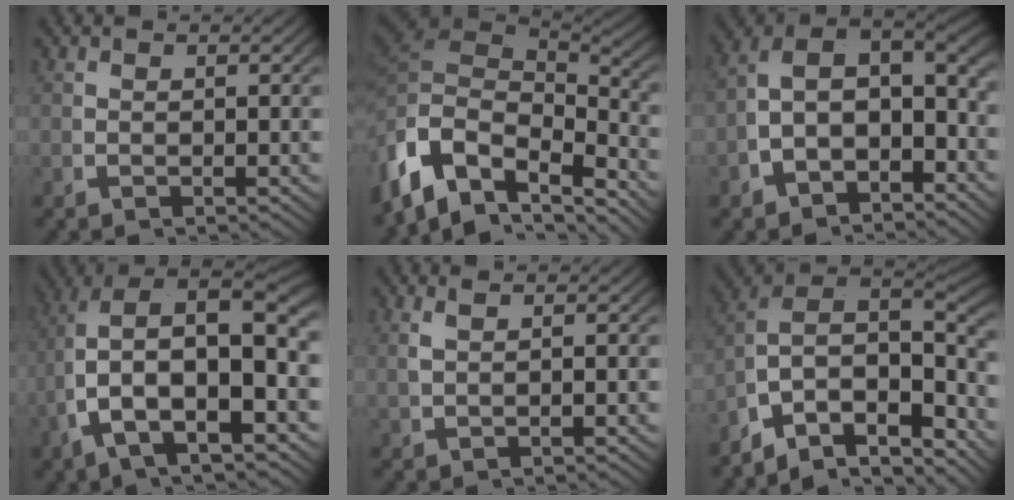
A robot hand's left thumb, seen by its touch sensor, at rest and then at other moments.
{"total": 12.3, "force": [-2.1, 7.9, 9.3], "torque": [-0.179, -0.035, -0.014]}
{"total": 14.5, "force": [0.3, 11.3, 9.0], "torque": [-0.159, -0.010, -0.016]}
{"total": 13.3, "force": [0.0, 8.1, 10.5], "torque": [-0.192, -0.034, 0.012]}
{"total": 1.6, "force": [0.6, 0.2, 1.5], "torque": [-0.032, 0.010, 0.016]}
{"total": 17.4, "force": [-1.3, 13.0, 11.5], "torque": [-0.248, -0.058, -0.016]}